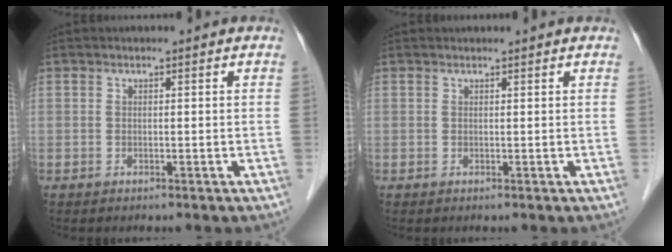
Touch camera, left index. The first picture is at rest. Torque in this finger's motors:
{"motor_torque": [0.18, -0.25, -0.14, 0.00]}